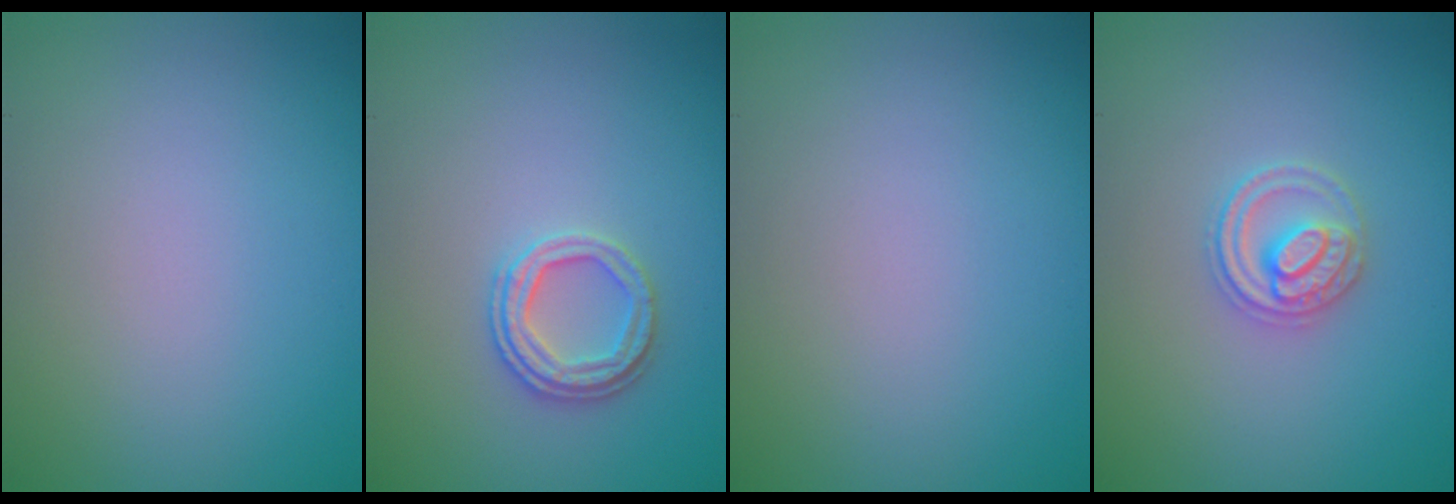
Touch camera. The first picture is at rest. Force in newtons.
{"total": 2.6, "press": 2.4, "slide": 0.8}
{"total": 0.0}
{"total": 2.8, "press": 2.8, "slide": 0.3}